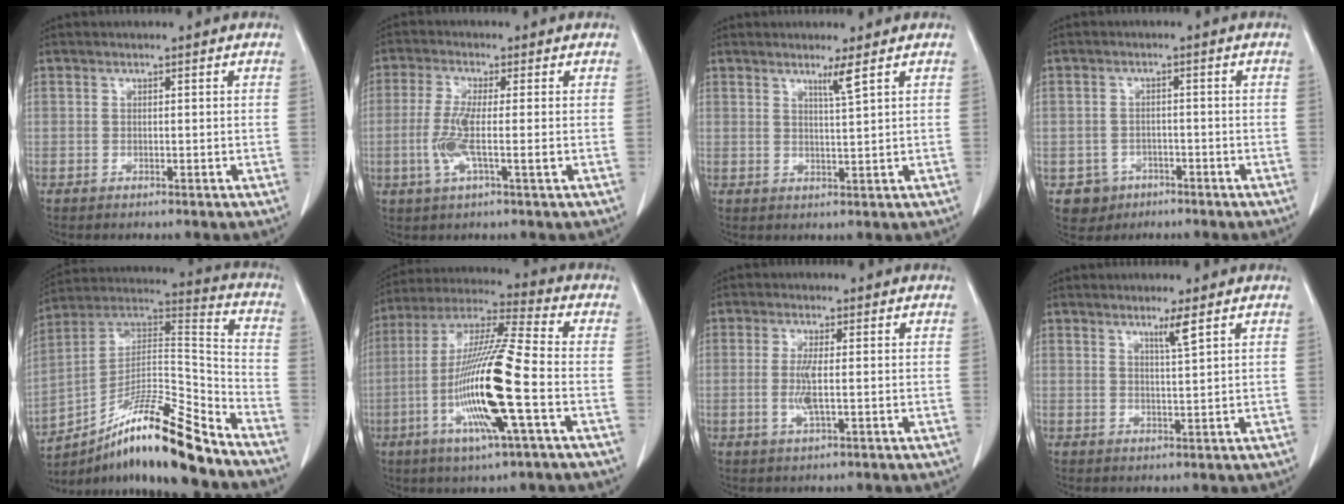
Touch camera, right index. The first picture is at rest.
{"total": 5.6, "force": [-0.9, 0.3, 5.5], "torque": [-0.121, -0.008, -0.018]}
{"total": 2.4, "force": [1.6, -0.8, 1.7], "torque": [-0.033, -0.013, 0.032]}
{"total": 3.9, "force": [-2.0, 3.4, 0.1], "torque": [0.004, 0.013, -0.028]}
{"total": 19.9, "force": [-14.3, 1.7, 13.6], "torque": [-0.233, 0.012, -0.249]}
{"total": 17.4, "force": [-4.5, 0.5, 16.8], "torque": [-0.338, -0.012, -0.089]}
{"total": 3.5, "force": [-0.2, 0.5, 3.5], "torque": [-0.076, -0.004, 0.000]}
{"total": 2.6, "force": [1.6, -0.6, 1.9], "torque": [-0.036, -0.008, 0.032]}